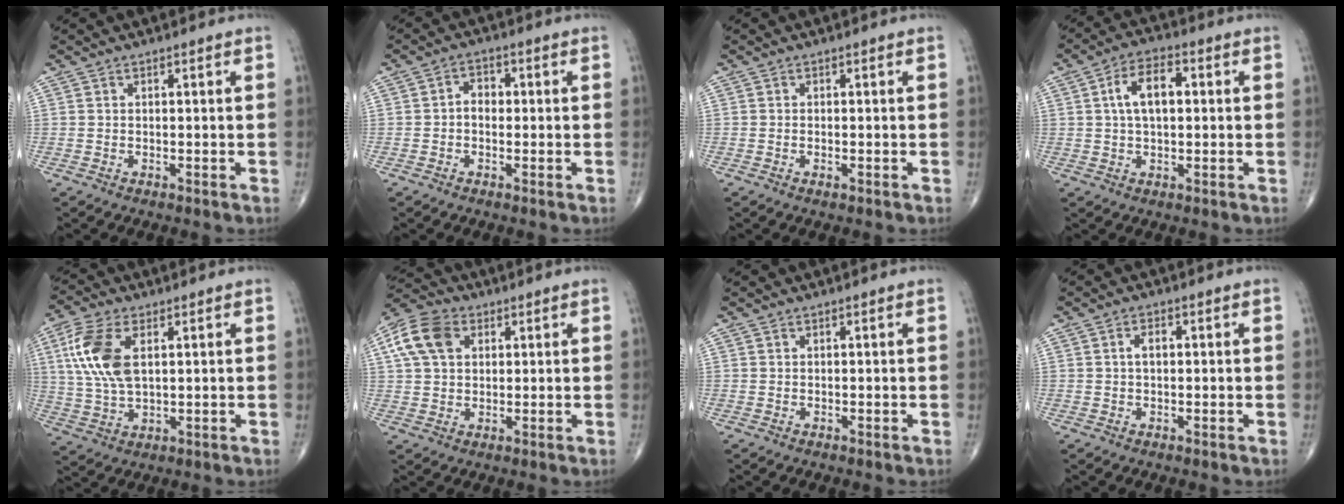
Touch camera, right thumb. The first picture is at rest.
{"total": 3.1, "force": [-0.3, 2.3, 2.0], "torque": [-0.016, 0.016, -0.013]}
{"total": 0.8, "force": [-0.3, 0.3, 0.7], "torque": [-0.013, -0.002, -0.007]}
{"total": 8.0, "force": [1.3, 4.3, 6.7], "torque": [-0.114, 0.016, 0.017]}
{"total": 11.9, "force": [3.2, 6.1, 9.7], "torque": [-0.217, 0.000, 0.065]}
{"total": 10.1, "force": [3.3, 7.1, 6.3], "torque": [-0.115, 0.011, 0.054]}
{"total": 0.0}
{"total": 2.3, "force": [0.3, 1.3, 1.9], "torque": [-0.030, 0.008, 0.003]}